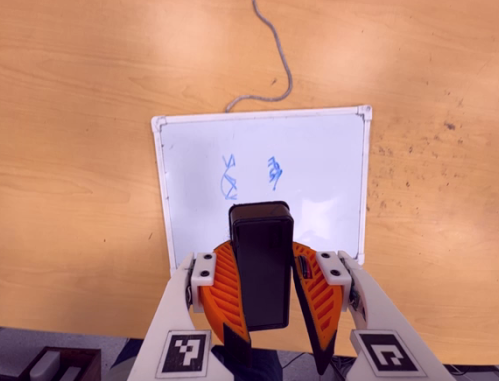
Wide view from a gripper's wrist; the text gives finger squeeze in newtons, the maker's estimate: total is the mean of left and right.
{"total": 10.0, "left": 9.8, "right": 10.2}